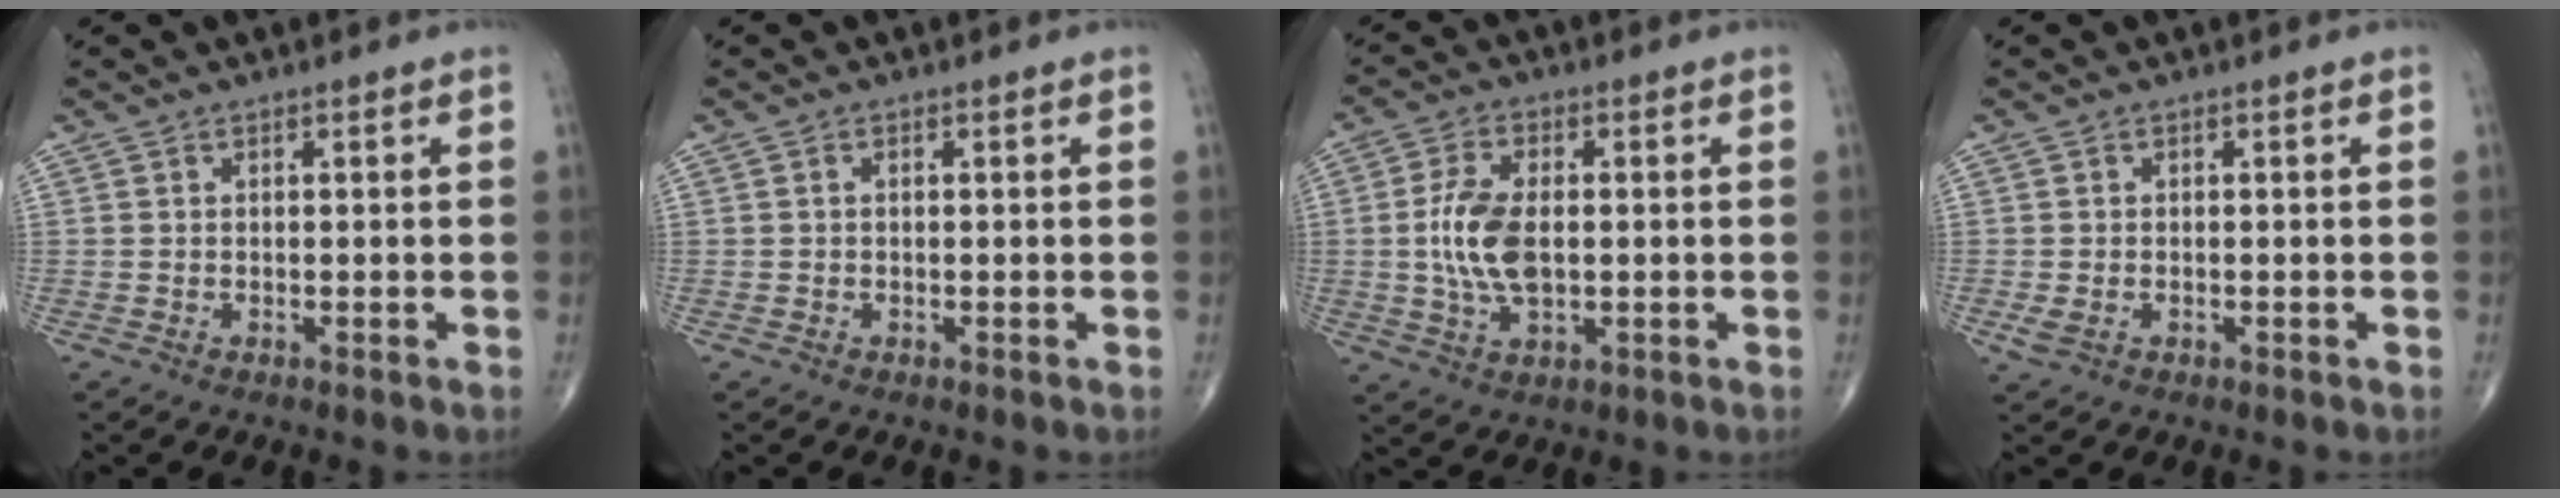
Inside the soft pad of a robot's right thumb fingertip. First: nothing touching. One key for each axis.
{"total": 0.0}
{"total": 9.8, "fx": -0.1, "fy": 5.2, "fz": 8.3, "tx": -0.169, "ty": 0.001, "tz": -0.001}
{"total": 2.0, "fx": -0.6, "fy": 1.3, "fz": 1.4, "tx": -0.032, "ty": -0.001, "tz": -0.010}